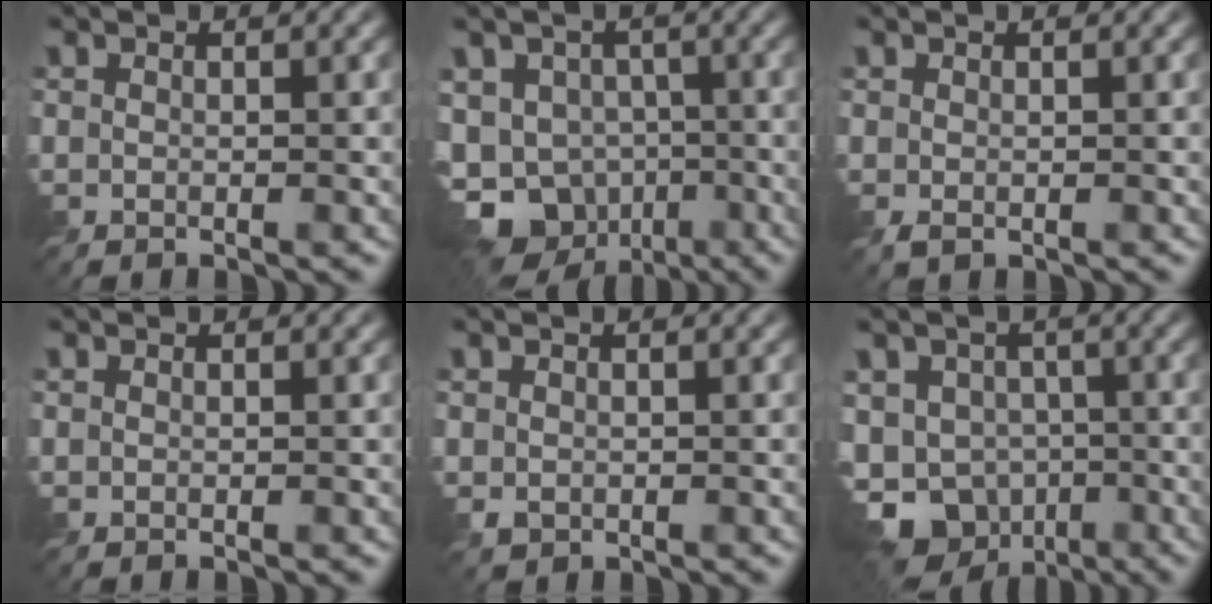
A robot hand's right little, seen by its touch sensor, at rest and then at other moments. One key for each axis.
{"total": 13.5, "fx": -6.6, "fy": 10.2, "fz": 5.9, "tx": -0.128, "ty": -0.032, "tz": -0.092}
{"total": 0.7, "fx": 0.1, "fy": 0.5, "fz": 0.4, "tx": -0.010, "ty": -0.002, "tz": 0.005}
{"total": 0.0}
{"total": 0.8, "fx": 0.1, "fy": 0.8, "fz": 0.2, "tx": -0.003, "ty": -0.001, "tz": 0.005}
{"total": 12.1, "fx": -5.9, "fy": 9.0, "fz": 5.5, "tx": -0.117, "ty": -0.029, "tz": -0.087}